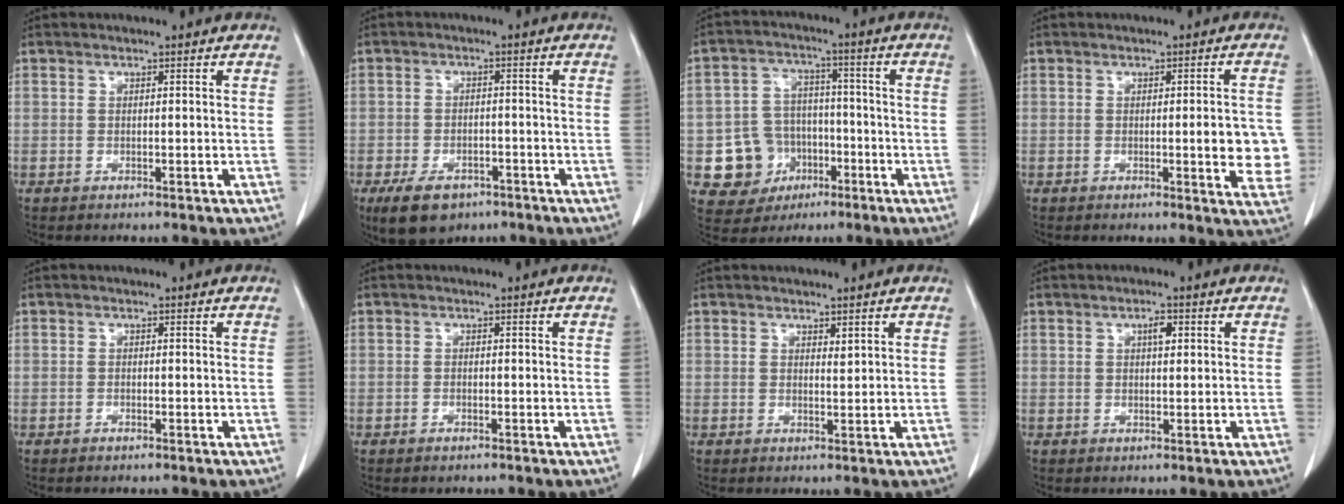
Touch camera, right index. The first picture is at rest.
{"total": 6.9, "force": [-4.4, 4.0, 3.4], "torque": [-0.065, -0.003, -0.065]}
{"total": 9.5, "force": [-2.9, 8.7, 2.3], "torque": [-0.041, 0.019, -0.035]}
{"total": 6.2, "force": [-0.6, 1.2, 6.1], "torque": [-0.064, -0.004, -0.010]}
{"total": 0.0}
{"total": 0.6, "force": [-0.5, 0.2, 0.3], "torque": [-0.008, -0.001, -0.004]}
{"total": 0.8, "force": [0.6, 0.2, 0.5], "torque": [-0.010, -0.007, 0.012]}
{"total": 1.8, "force": [0.4, 0.6, 1.7], "torque": [-0.029, 0.004, 0.006]}